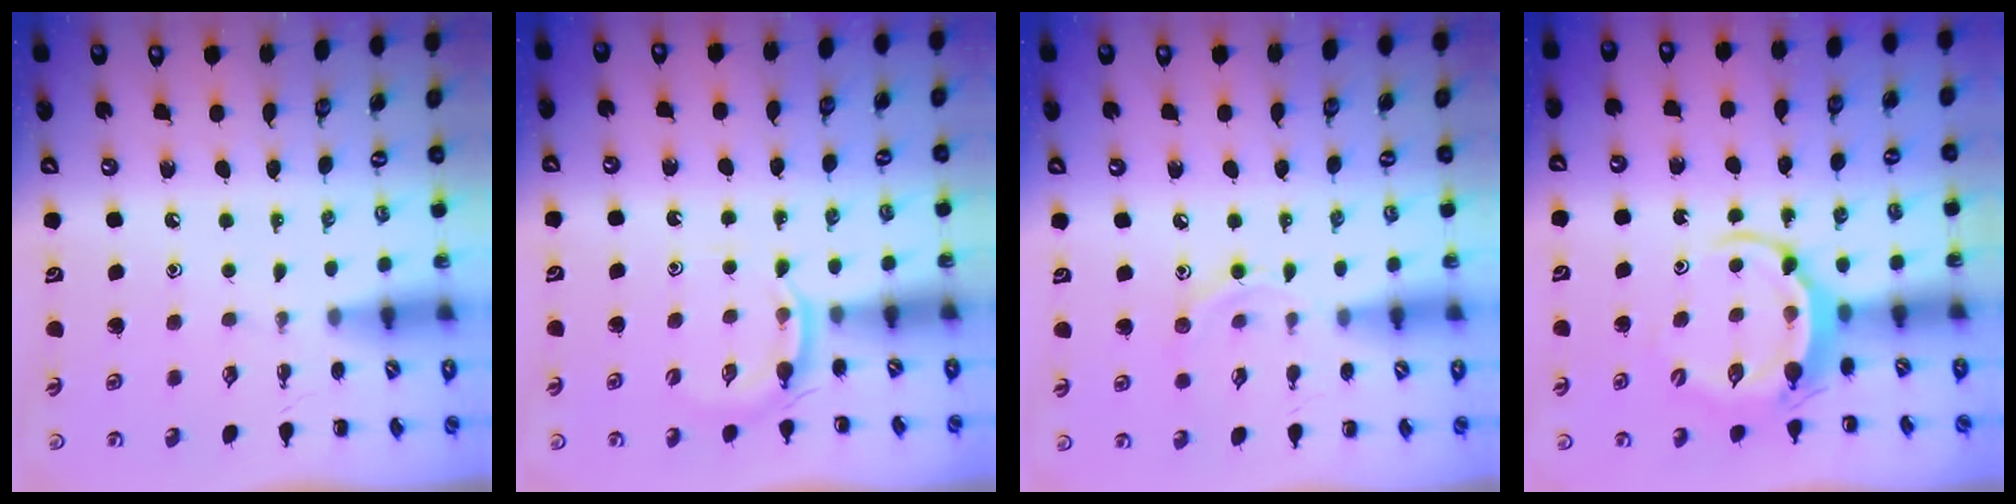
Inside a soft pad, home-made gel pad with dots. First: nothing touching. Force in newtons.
{"total": 3.1, "press": 2.9, "slide": 1.1}
{"total": 6.6, "press": 6.5, "slide": 1.1}
{"total": 5.3, "press": 5.2, "slide": 0.9}